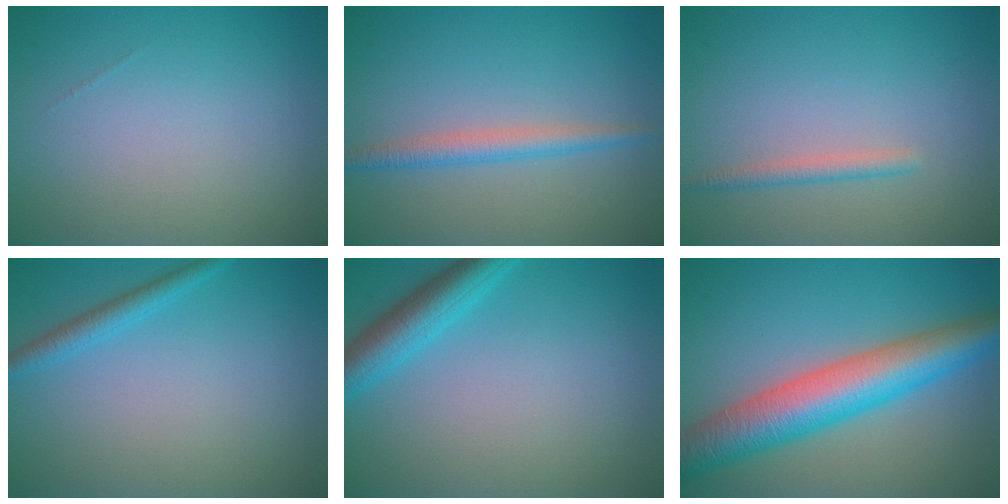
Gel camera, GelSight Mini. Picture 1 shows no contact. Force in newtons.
{"total": 2.3, "press": 2.3, "slide": 0.1}
{"total": 1.4, "press": 1.4, "slide": 0.2}
{"total": 1.9, "press": 1.9, "slide": 0.1}
{"total": 4.1, "press": 4.1, "slide": 0.2}
{"total": 8.9, "press": 8.9, "slide": 0.1}